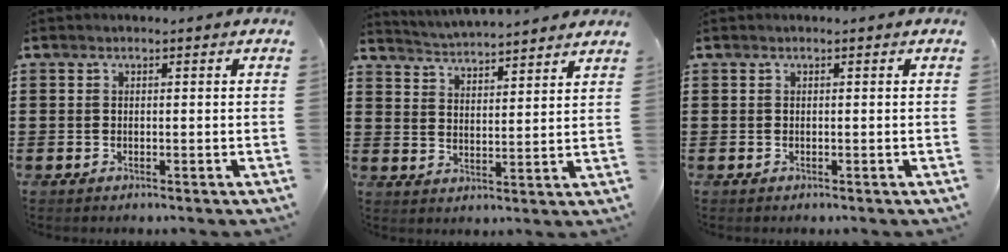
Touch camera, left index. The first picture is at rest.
{"total": 4.0, "force": [4.0, -0.5, -0.1], "torque": [-0.017, -0.027, 0.067]}
{"total": 0.0}